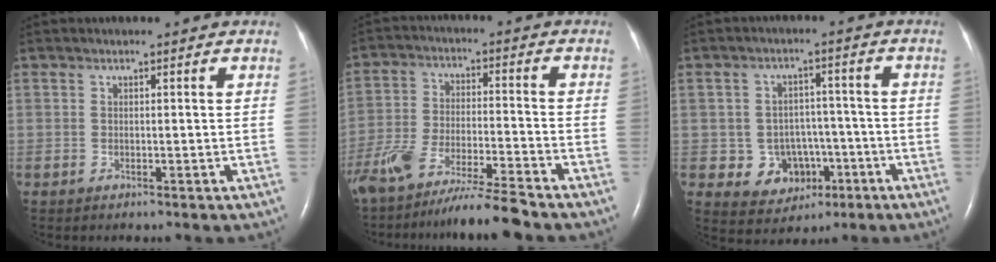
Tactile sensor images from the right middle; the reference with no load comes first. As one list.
[{"total": 13.7, "force": [-11.7, -0.2, 7.0], "torque": [-0.128, -0.025, -0.207]}, {"total": 7.1, "force": [-2.1, 6.4, 2.3], "torque": [-0.037, 0.018, -0.019]}]